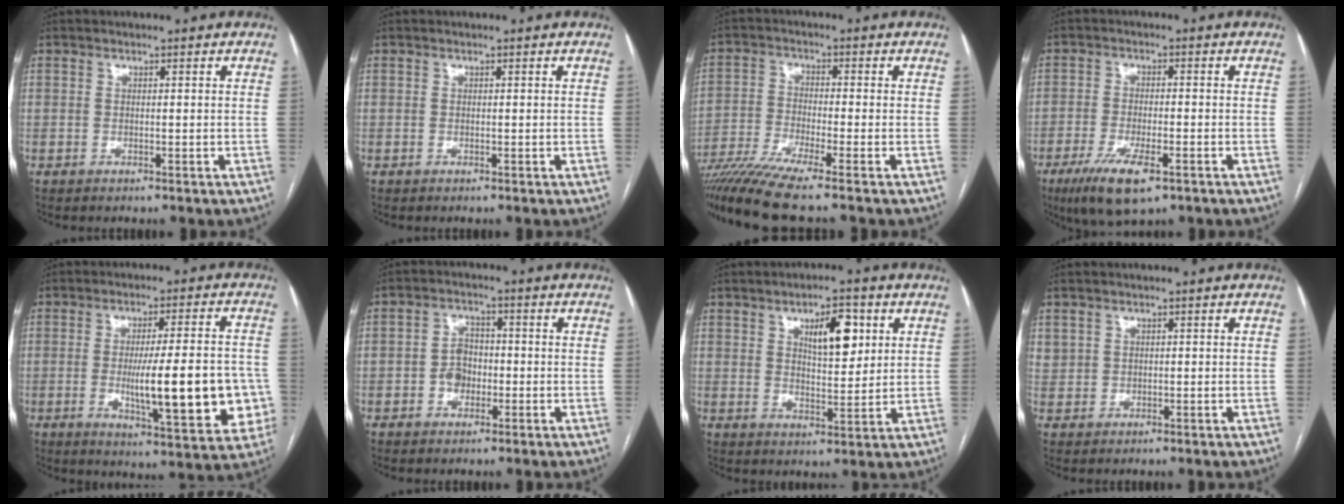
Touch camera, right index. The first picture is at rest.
{"total": 0.0}
{"total": 11.0, "force": [-8.9, -1.5, 6.2], "torque": [-0.108, -0.029, -0.154]}
{"total": 8.9, "force": [-5.1, 2.3, 7.0], "torque": [-0.130, -0.019, -0.082]}
{"total": 16.7, "force": [-2.7, 3.2, 16.2], "torque": [-0.206, 0.003, -0.025]}
{"total": 3.9, "force": [-1.0, 3.0, 2.3], "torque": [-0.042, 0.012, -0.018]}
{"total": 7.8, "force": [3.2, 2.8, 6.6], "torque": [-0.105, 0.005, 0.054]}
{"total": 1.8, "force": [1.0, 1.5, 0.1], "torque": [0.009, 0.006, 0.015]}